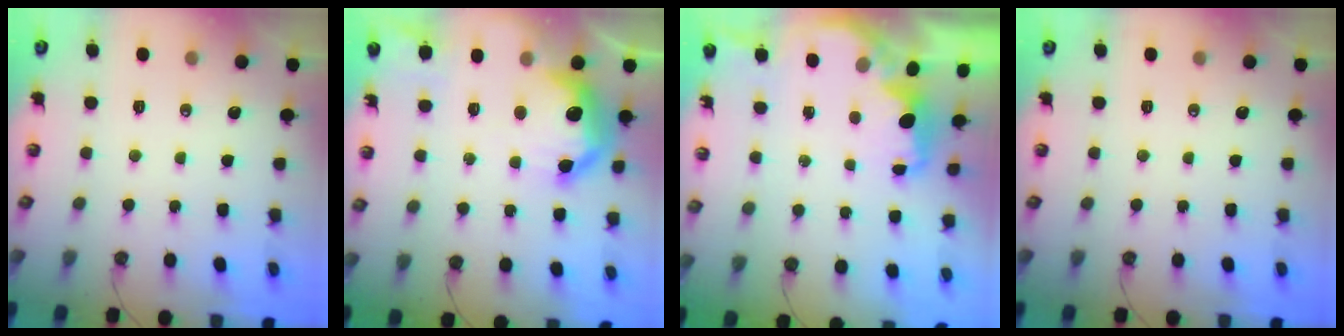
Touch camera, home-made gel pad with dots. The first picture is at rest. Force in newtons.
{"total": 15.3, "press": 15.3, "slide": 0.7}
{"total": 2.1, "press": 2.0, "slide": 0.7}
{"total": 0.0}